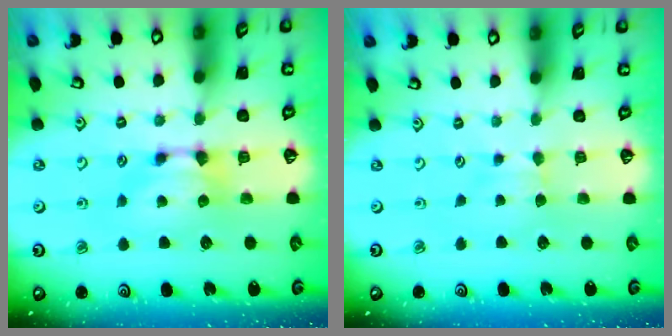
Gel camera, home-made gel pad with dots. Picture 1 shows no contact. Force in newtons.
{"total": 2.4, "press": 2.3, "slide": 0.5}